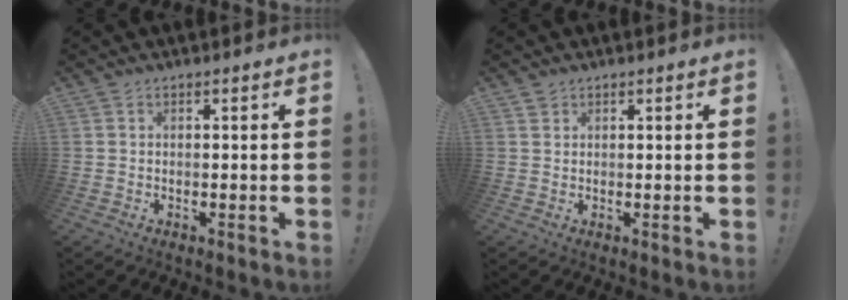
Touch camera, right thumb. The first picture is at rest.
{"total": 1.2, "force": [1.0, 0.8, 0.1], "torque": [0.003, -0.003, 0.018]}